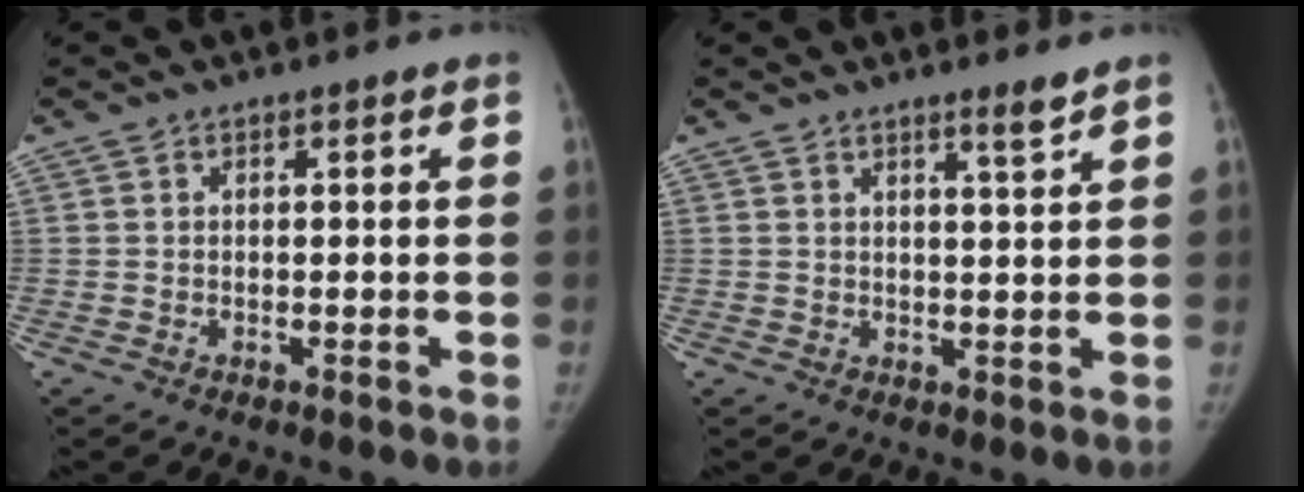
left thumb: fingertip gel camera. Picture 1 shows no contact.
{"total": 2.8, "force": [2.2, -0.4, 1.7], "torque": [-0.024, -0.024, 0.037]}